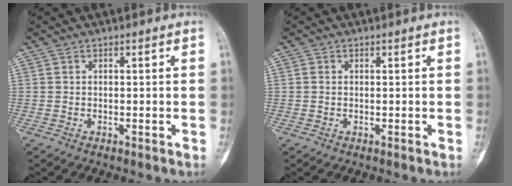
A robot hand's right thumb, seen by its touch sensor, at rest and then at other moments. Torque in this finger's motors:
{"motor_torque": [-0.29, -0.48, 0.21, 0.15, -0.03]}